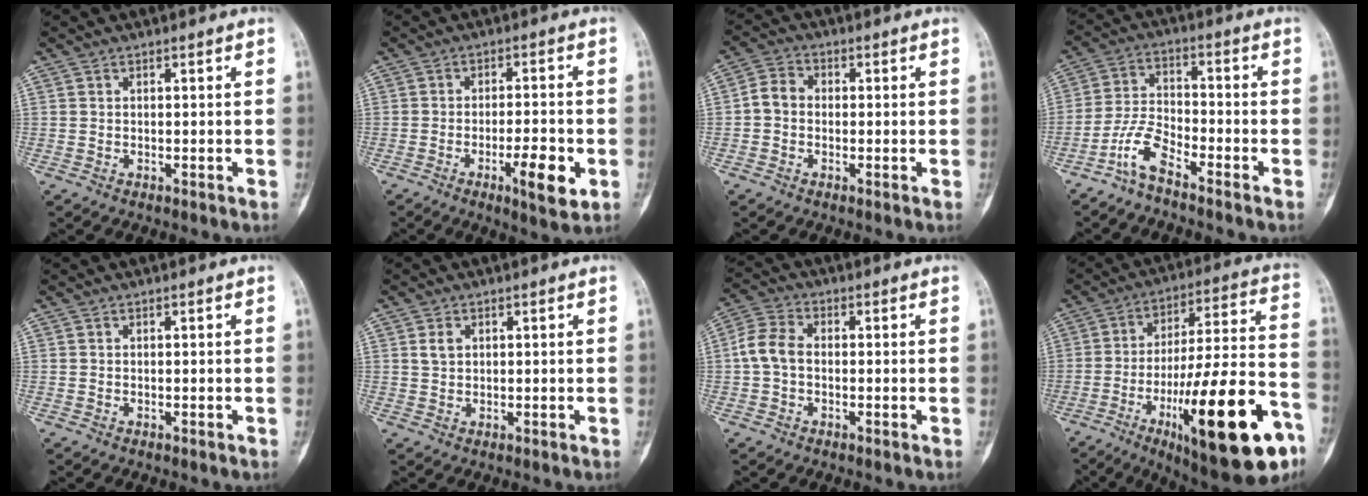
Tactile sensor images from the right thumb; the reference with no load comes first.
{"total": 8.1, "force": [-2.9, 2.1, 7.3], "torque": [-0.112, 0.008, -0.042]}
{"total": 4.3, "force": [-0.5, 3.6, 2.4], "torque": [-0.033, 0.015, -0.019]}
{"total": 6.2, "force": [-4.8, 1.5, 3.5], "torque": [-0.079, 0.035, -0.107]}
{"total": 0.0}
{"total": 2.1, "force": [0.8, 1.5, 1.3], "torque": [-0.020, 0.001, 0.017]}
{"total": 5.9, "force": [-0.4, 4.0, 4.2], "torque": [-0.085, 0.015, -0.018]}
{"total": 28.9, "force": [-12.3, 7.4, 25.1], "torque": [-0.359, 0.053, -0.179]}